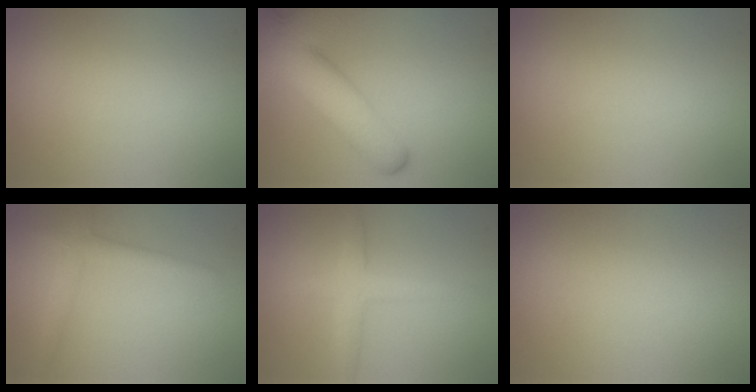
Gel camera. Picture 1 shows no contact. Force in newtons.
{"total": 10.2, "press": 10.2, "slide": 0.4}
{"total": 0.0}
{"total": 3.0, "press": 3.0, "slide": 0.2}
{"total": 2.7, "press": 2.7, "slide": 0.1}
{"total": 0.0}